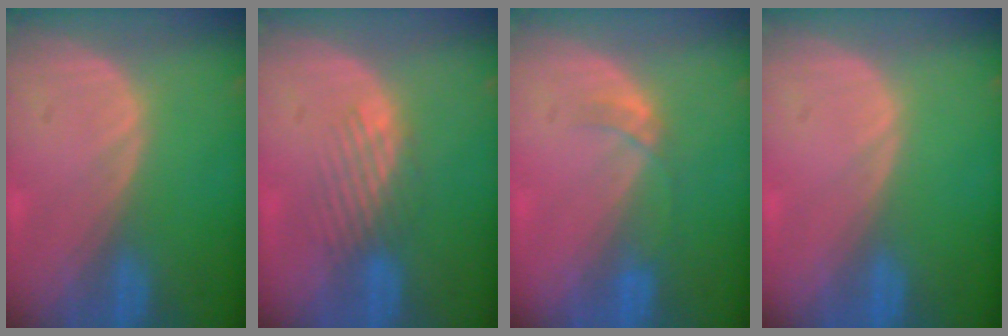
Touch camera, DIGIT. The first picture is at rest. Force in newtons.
{"total": 3.6, "press": 3.1, "slide": 1.9}
{"total": 2.7, "press": 2.4, "slide": 1.3}
{"total": 0.0}